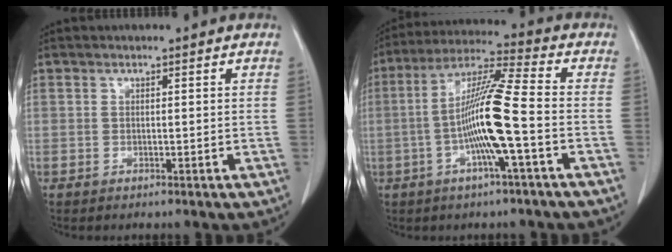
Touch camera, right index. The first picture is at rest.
{"total": 12.0, "force": [-2.6, -0.3, 11.7], "torque": [-0.224, 0.007, -0.056]}